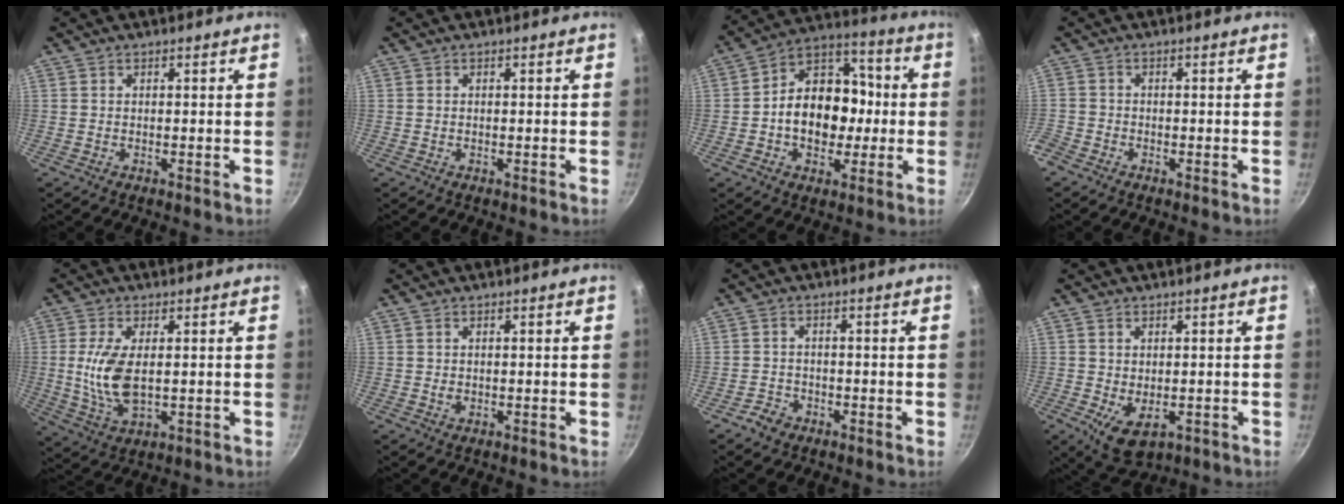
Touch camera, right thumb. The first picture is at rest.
{"total": 0.0}
{"total": 16.5, "force": [-1.3, 12.4, 10.8], "torque": [-0.125, 0.037, -0.035]}
{"total": 2.8, "force": [-1.8, 1.8, 1.0], "torque": [-0.034, 0.003, -0.041]}
{"total": 10.1, "force": [0.6, 5.0, 8.7], "torque": [-0.175, -0.010, 0.015]}
{"total": 0.7, "force": [0.2, 0.6, 0.4], "torque": [-0.003, 0.001, 0.003]}
{"total": 2.9, "force": [-1.8, 2.1, 0.7], "torque": [-0.005, 0.024, -0.031]}
{"total": 6.1, "force": [-1.0, 4.0, 4.5], "torque": [-0.067, -0.016, -0.006]}